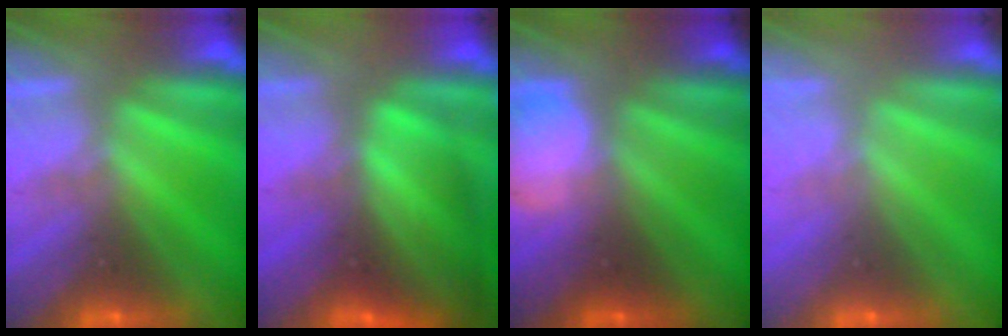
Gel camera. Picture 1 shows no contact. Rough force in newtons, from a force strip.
{"total": 8.2}
{"total": 2.4}
{"total": 3.3}